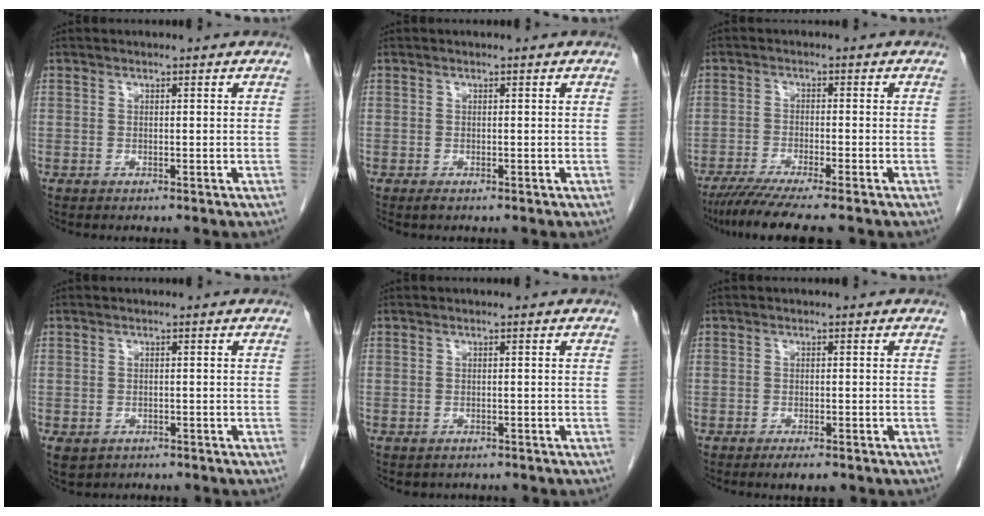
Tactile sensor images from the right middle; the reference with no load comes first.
{"total": 0.6, "force": [-0.4, 0.1, 0.4], "torque": [-0.009, -0.002, -0.006]}
{"total": 8.3, "force": [-6.8, -0.5, 4.8], "torque": [-0.074, -0.026, -0.110]}
{"total": 4.4, "force": [-2.6, 3.2, 1.4], "torque": [-0.025, -0.002, -0.034]}
{"total": 1.4, "force": [-1.1, 0.8, 0.2], "torque": [-0.012, -0.002, -0.013]}
{"total": 2.2, "force": [-1.5, 0.6, 1.4], "torque": [-0.025, -0.005, -0.018]}